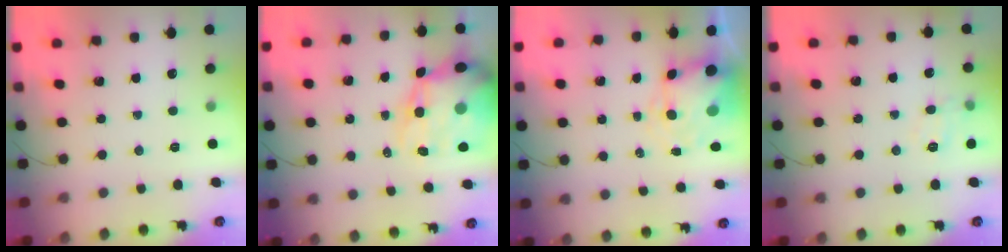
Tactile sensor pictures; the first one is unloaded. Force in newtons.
{"total": 17.3, "press": 16.7, "slide": 4.4}
{"total": 7.3, "press": 7.0, "slide": 2.0}
{"total": 8.6, "press": 8.5, "slide": 1.1}